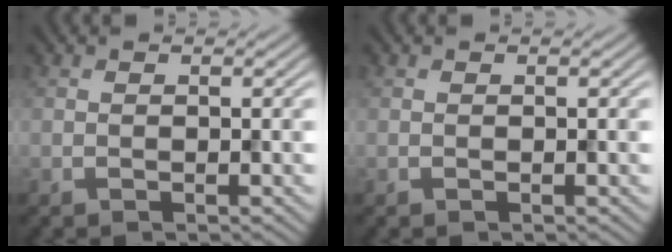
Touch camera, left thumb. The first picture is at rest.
{"total": 0.0}